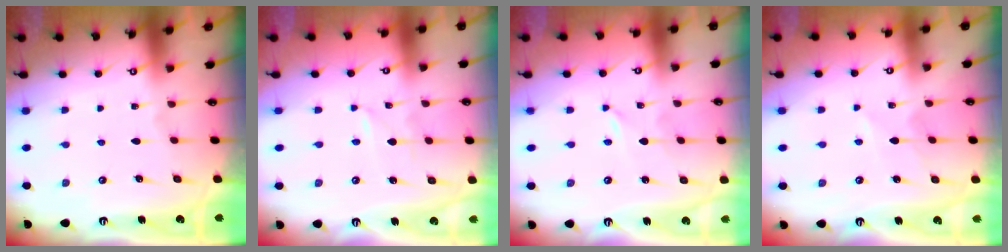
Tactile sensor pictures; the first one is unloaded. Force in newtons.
{"total": 0.0}
{"total": 0.0}
{"total": 1.6, "press": 1.5, "slide": 0.3}